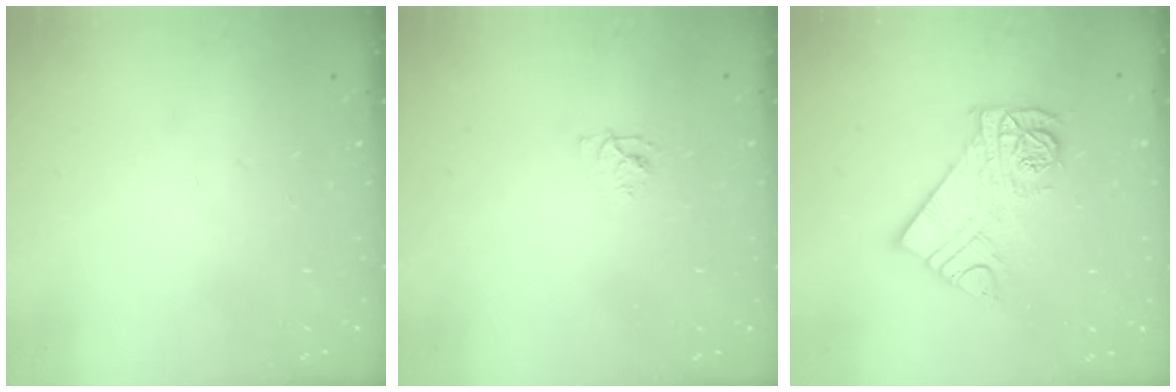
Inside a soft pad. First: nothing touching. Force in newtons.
{"total": 4.4, "press": 4.3, "slide": 0.5}
{"total": 11.4, "press": 11.4, "slide": 1.0}